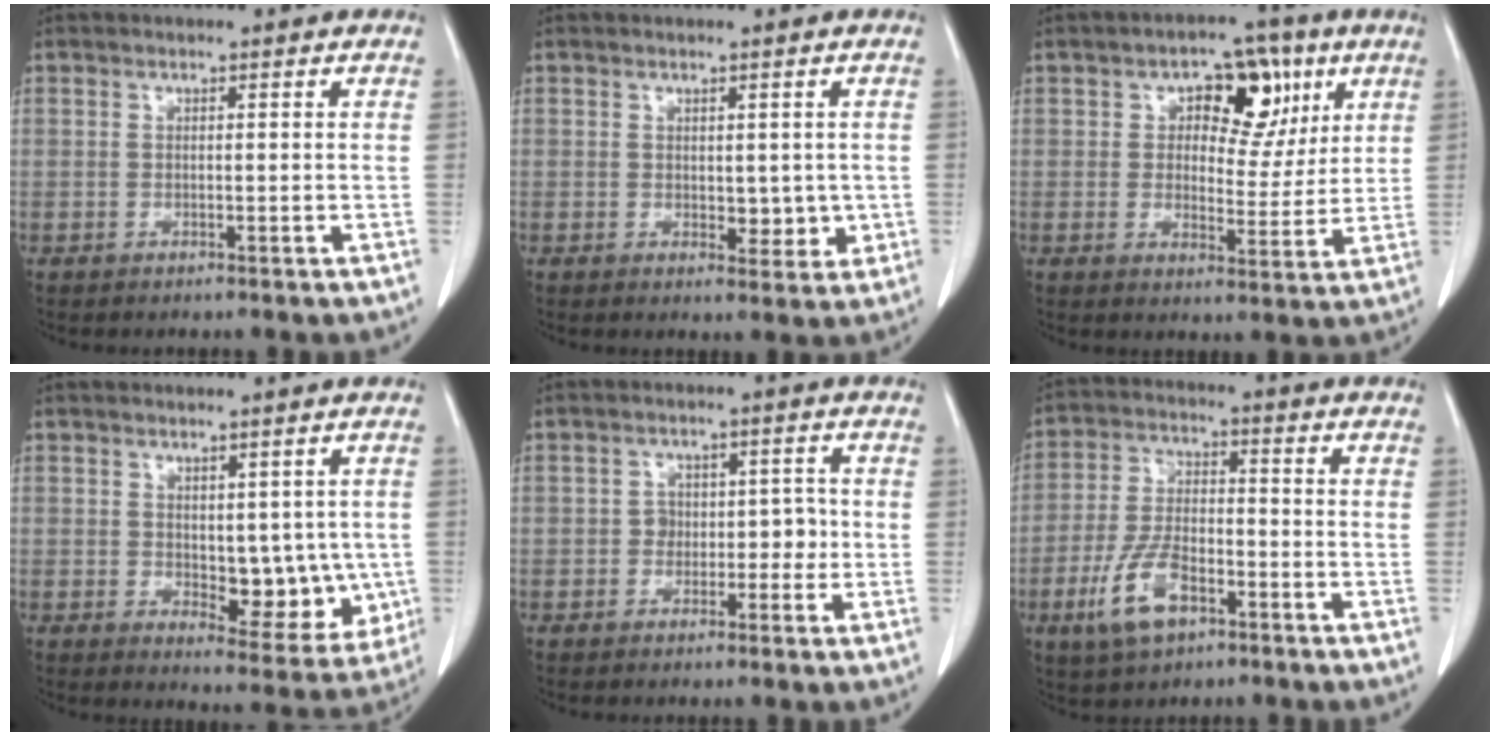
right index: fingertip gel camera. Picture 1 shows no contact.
{"total": 3.4, "force": [0.1, 2.1, 2.6], "torque": [-0.026, -0.005, 0.010]}
{"total": 9.7, "force": [3.9, 5.5, 6.9], "torque": [-0.079, 0.020, 0.055]}
{"total": 8.7, "force": [-0.3, 4.6, 7.3], "torque": [-0.073, -0.006, 0.012]}
{"total": 4.0, "force": [-0.7, 3.1, 2.5], "torque": [-0.017, 0.025, -0.008]}
{"total": 9.6, "force": [-4.8, 4.1, 7.2], "torque": [-0.170, -0.003, -0.087]}